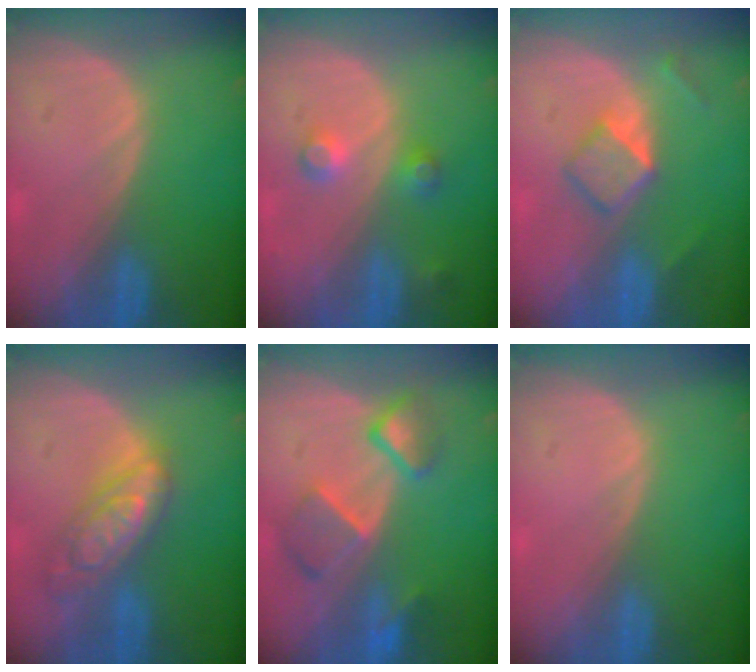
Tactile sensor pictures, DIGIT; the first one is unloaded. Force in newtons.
{"total": 3.7, "press": 3.5, "slide": 1.2}
{"total": 5.2, "press": 4.5, "slide": 2.7}
{"total": 7.2, "press": 7.2, "slide": 0.6}
{"total": 7.6, "press": 6.7, "slide": 3.5}
{"total": 0.0}